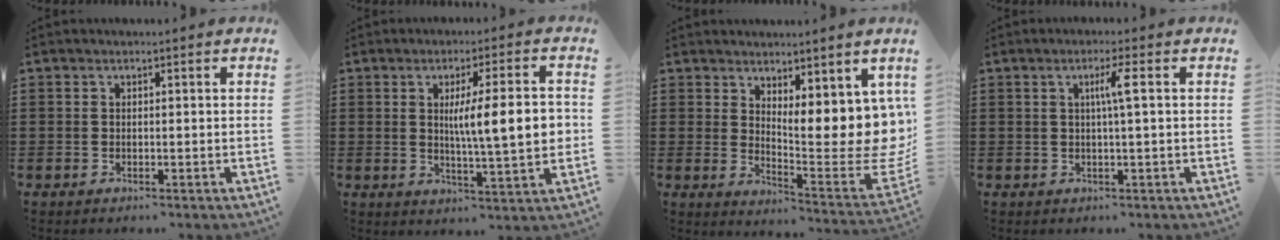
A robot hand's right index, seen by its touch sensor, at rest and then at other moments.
{"total": 10.3, "force": [1.1, 1.6, 10.2], "torque": [-0.160, -0.005, 0.010]}
{"total": 9.0, "force": [4.9, 3.4, 6.7], "torque": [-0.084, -0.062, 0.089]}
{"total": 3.3, "force": [0.6, -0.2, 3.3], "torque": [-0.062, 0.000, 0.005]}